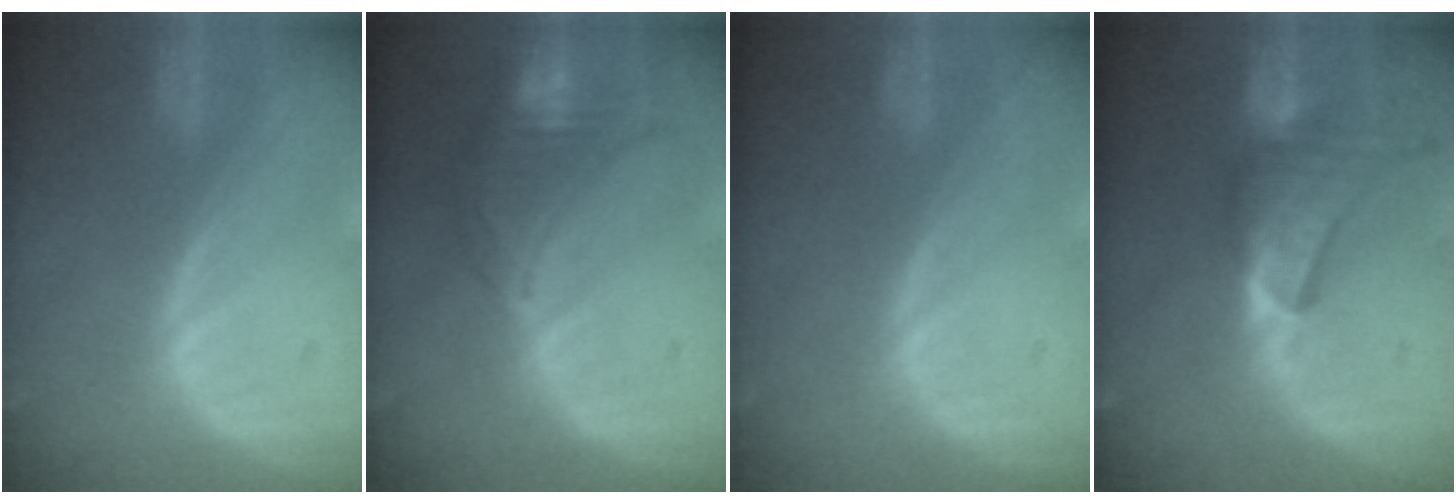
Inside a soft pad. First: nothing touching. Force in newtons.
{"total": 8.0, "press": 7.4, "slide": 3.0}
{"total": 0.0}
{"total": 8.9, "press": 8.3, "slide": 3.4}